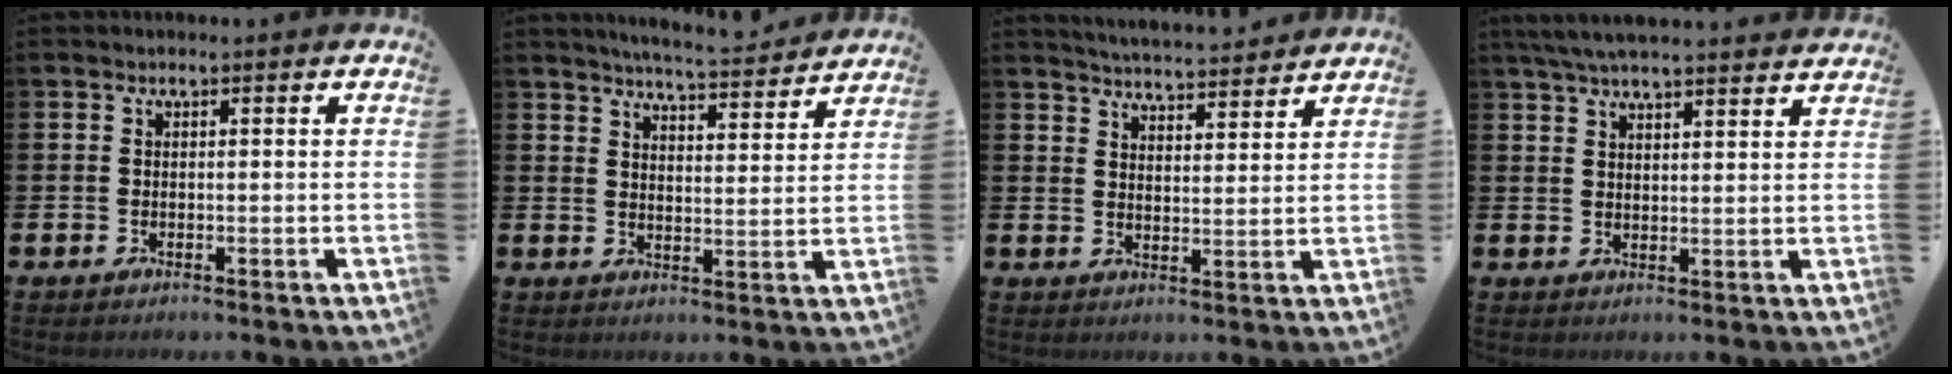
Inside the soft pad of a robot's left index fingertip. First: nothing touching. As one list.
[{"total": 5.9, "force": [5.9, -0.2, 1.0], "torque": [-0.022, -0.042, 0.100]}, {"total": 5.2, "force": [5.2, 0.1, 0.3], "torque": [-0.014, -0.036, 0.092]}, {"total": 5.5, "force": [5.2, 0.3, 1.8], "torque": [-0.050, -0.016, 0.096]}]